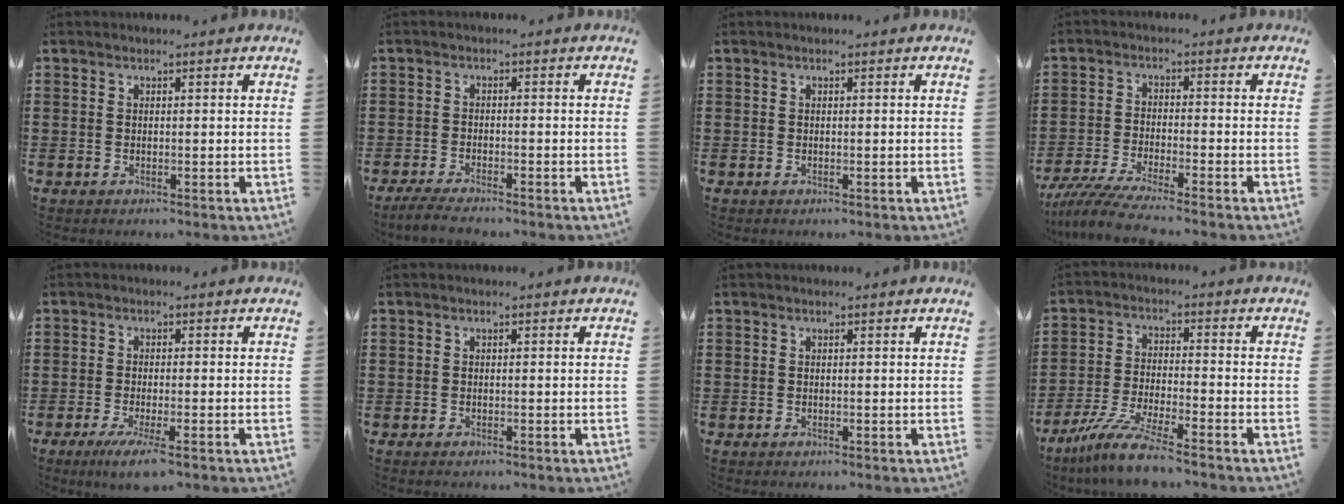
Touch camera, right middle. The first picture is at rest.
{"total": 2.7, "force": [-2.4, 0.1, 1.2], "torque": [-0.027, -0.001, -0.049]}
{"total": 0.0}
{"total": 5.5, "force": [-5.1, -0.2, 2.2], "torque": [-0.064, -0.023, -0.104]}
{"total": 3.8, "force": [-2.2, 0.2, 3.2], "torque": [-0.065, -0.013, -0.039]}
{"total": 0.0}
{"total": 0.0}
{"total": 8.0, "force": [-6.9, 0.0, 4.1], "torque": [-0.093, -0.011, -0.136]}